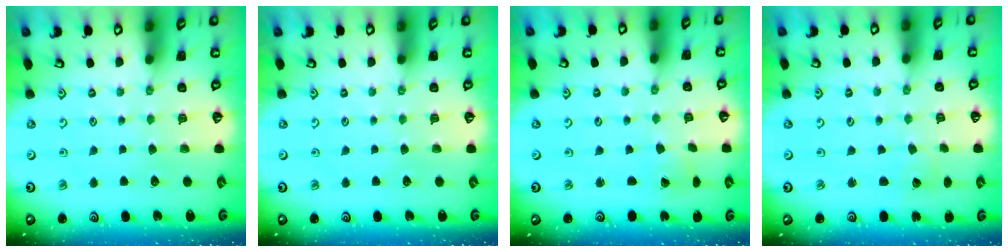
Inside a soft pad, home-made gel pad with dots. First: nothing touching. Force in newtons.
{"total": 0.0}
{"total": 0.9, "press": 0.9, "slide": 0.1}
{"total": 1.6, "press": 1.6, "slide": 0.1}